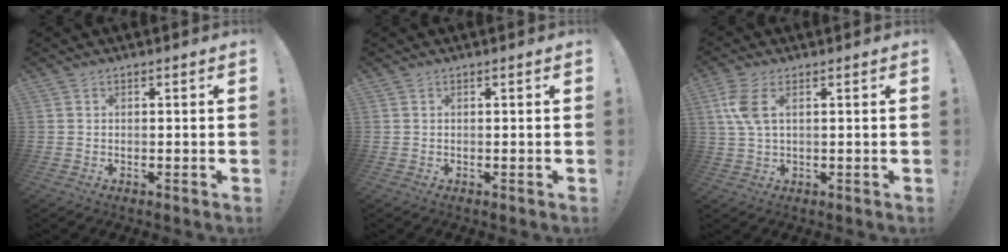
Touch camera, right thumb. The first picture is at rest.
{"total": 0.0}
{"total": 6.7, "force": [2.0, 2.9, 5.7], "torque": [-0.116, -0.003, 0.037]}